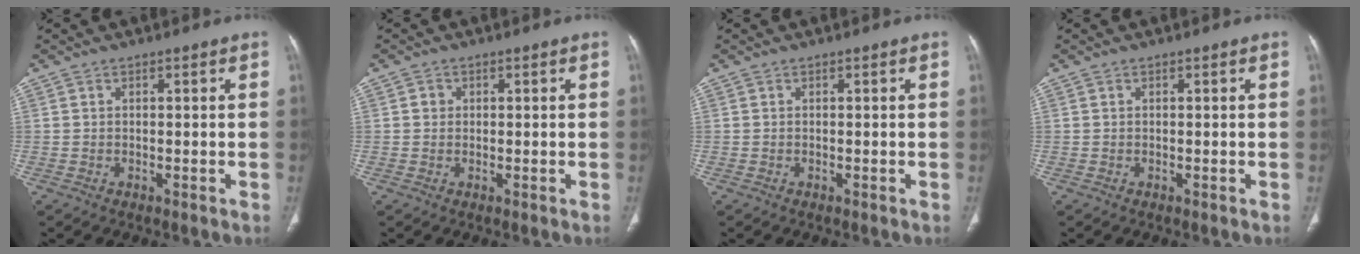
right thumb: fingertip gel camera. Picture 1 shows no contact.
{"total": 1.3, "force": [0.2, 1.2, 0.4], "torque": [-0.001, 0.002, 0.002]}
{"total": 0.0}
{"total": 0.0}